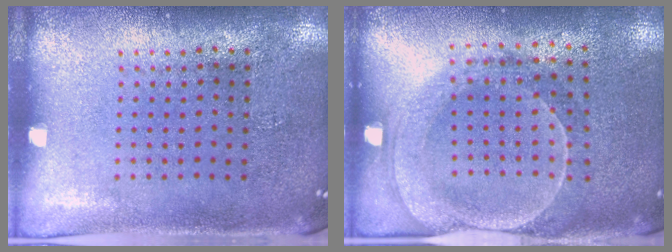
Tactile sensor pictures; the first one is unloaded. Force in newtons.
{"total": 1.9, "press": 1.8, "slide": 0.6}